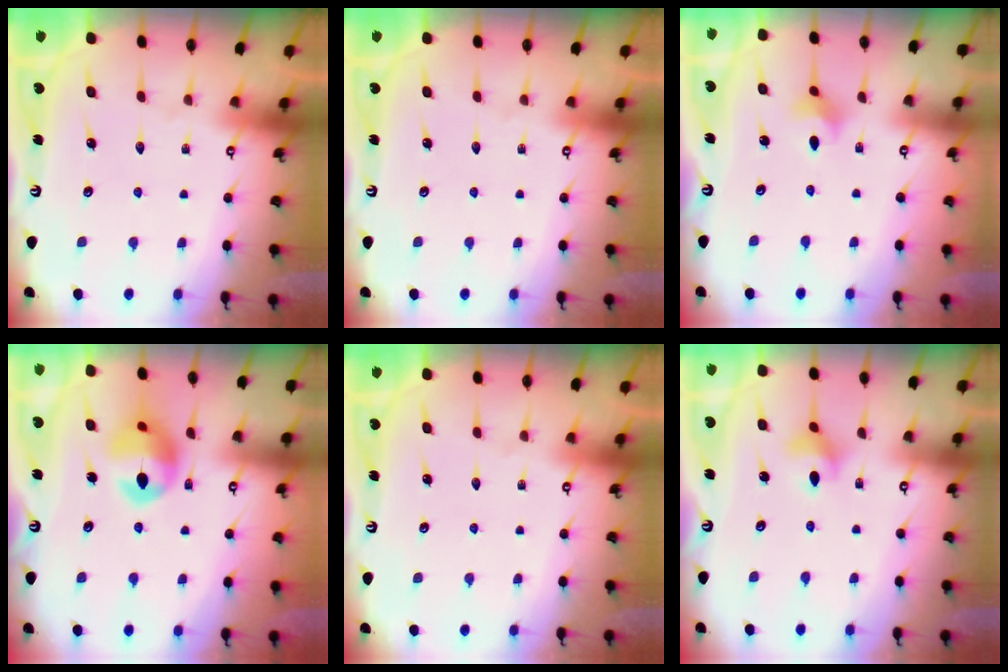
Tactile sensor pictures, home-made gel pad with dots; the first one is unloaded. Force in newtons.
{"total": 0.0}
{"total": 2.6, "press": 2.6, "slide": 0.4}
{"total": 13.4, "press": 13.3, "slide": 1.5}
{"total": 0.0}
{"total": 4.8, "press": 4.5, "slide": 1.4}